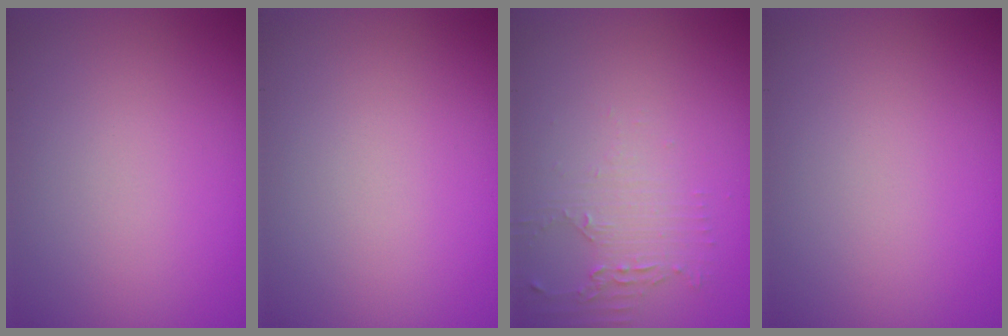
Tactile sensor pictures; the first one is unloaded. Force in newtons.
{"total": 0.0}
{"total": 2.2, "press": 1.8, "slide": 1.2}
{"total": 0.0}